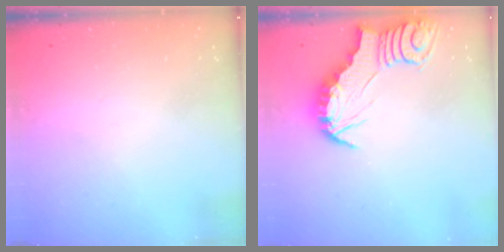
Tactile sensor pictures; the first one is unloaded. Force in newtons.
{"total": 2.8, "press": 2.8, "slide": 0.3}